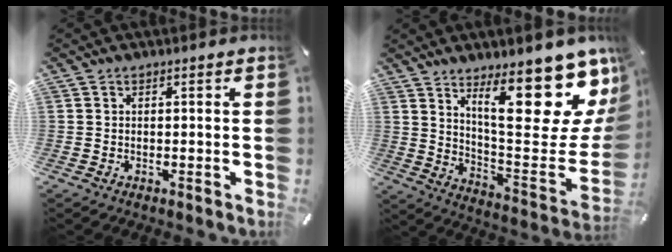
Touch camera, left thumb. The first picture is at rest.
{"total": 25.4, "force": [14.9, 8.2, 18.9], "torque": [-0.249, -0.115, 0.245]}